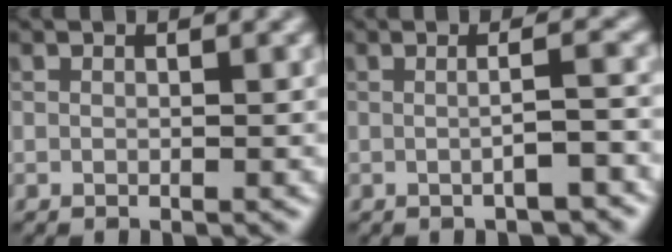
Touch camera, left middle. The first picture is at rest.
{"total": 3.5, "force": [-0.5, 1.0, 3.3], "torque": [-0.031, 0.007, -0.010]}